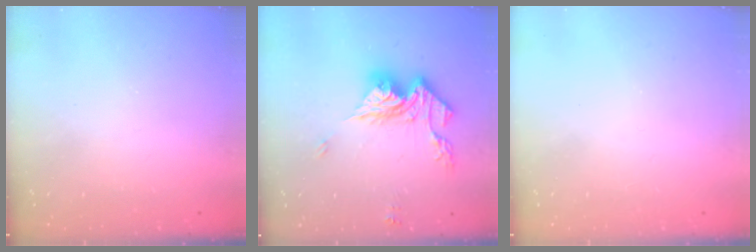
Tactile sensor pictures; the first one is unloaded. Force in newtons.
{"total": 14.7, "press": 14.6, "slide": 1.5}
{"total": 0.0}